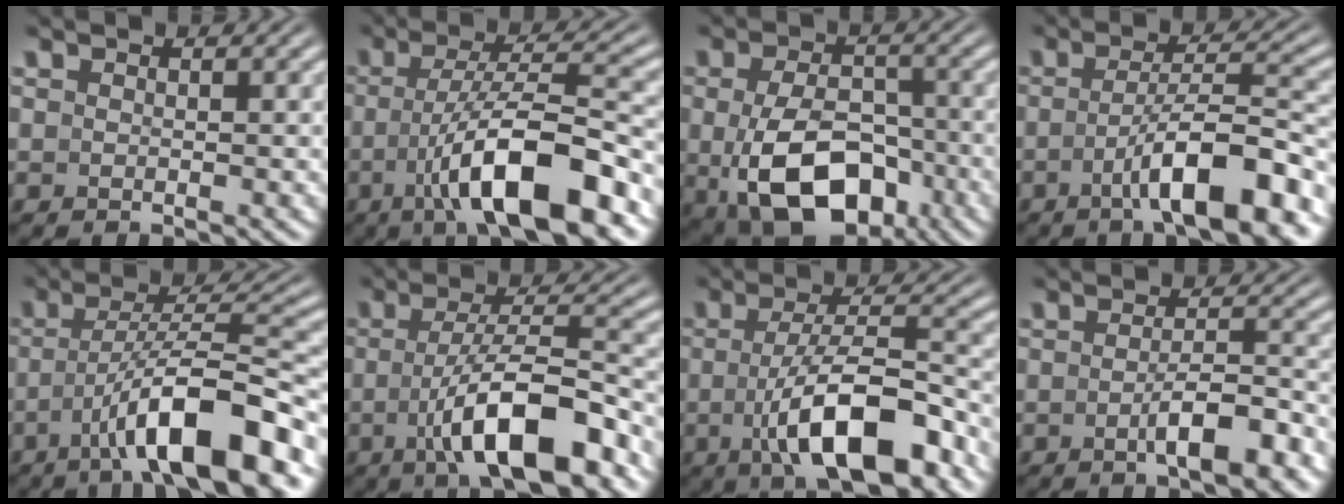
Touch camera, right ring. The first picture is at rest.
{"total": 8.9, "force": [-3.5, 1.9, 7.9], "torque": [-0.125, -0.011, -0.047]}
{"total": 9.1, "force": [-3.9, 5.3, 6.3], "torque": [-0.109, -0.034, -0.044]}
{"total": 6.7, "force": [-3.3, 0.6, 5.8], "torque": [-0.082, -0.001, -0.050]}
{"total": 8.3, "force": [-3.6, 1.2, 7.3], "torque": [-0.114, -0.004, -0.050]}
{"total": 7.8, "force": [-3.3, 1.7, 6.9], "torque": [-0.104, -0.008, -0.047]}
{"total": 8.4, "force": [-3.2, 2.5, 7.3], "torque": [-0.110, -0.011, -0.044]}
{"total": 3.8, "force": [-2.4, 0.4, 2.9], "torque": [-0.035, 0.002, -0.044]}